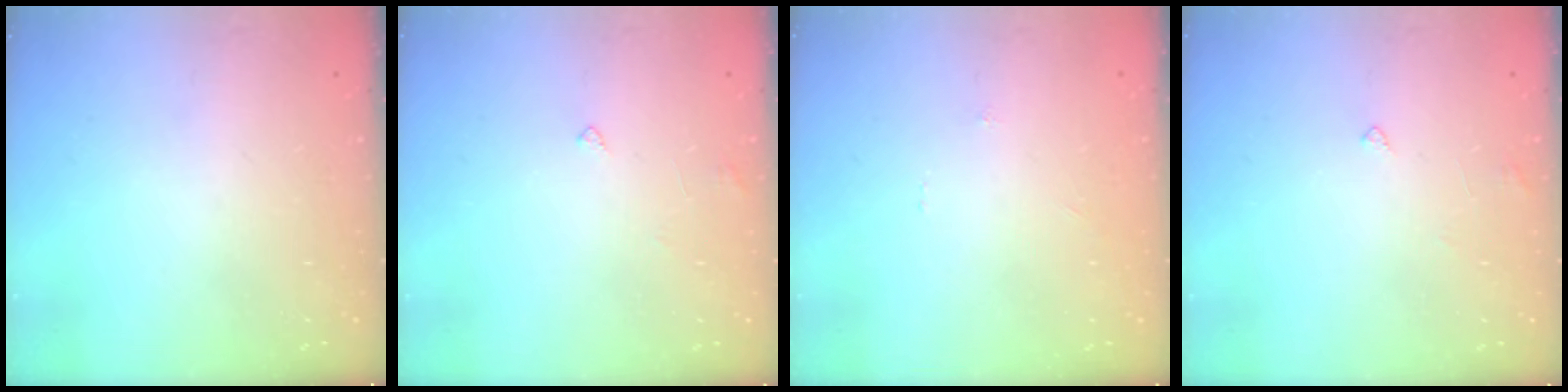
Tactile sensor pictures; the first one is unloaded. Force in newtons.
{"total": 3.0, "press": 3.0, "slide": 0.2}
{"total": 0.0}
{"total": 3.0, "press": 3.0, "slide": 0.2}